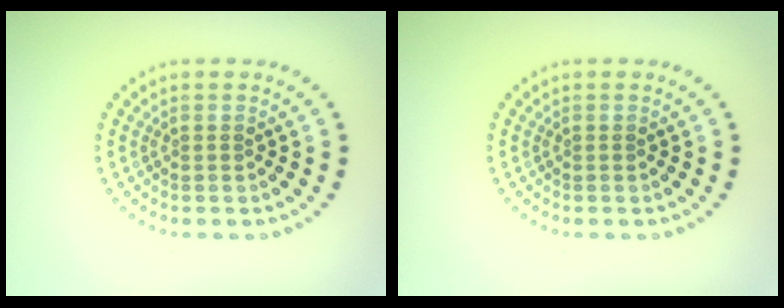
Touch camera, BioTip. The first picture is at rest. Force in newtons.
{"total": 0.0}